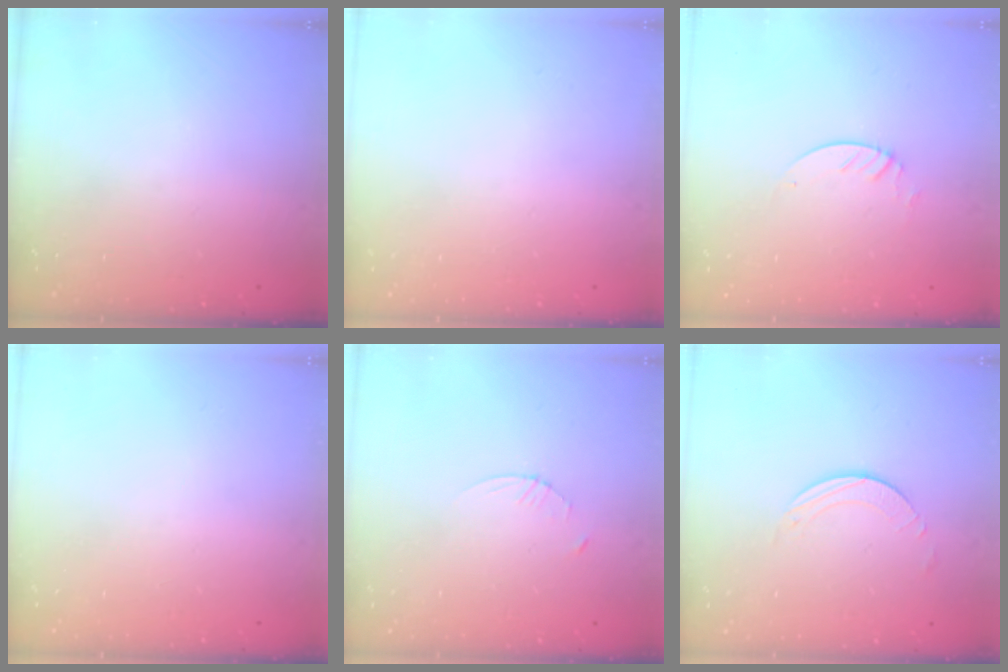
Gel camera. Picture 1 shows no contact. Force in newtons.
{"total": 0.0}
{"total": 2.3, "press": 2.3, "slide": 0.2}
{"total": 0.0}
{"total": 2.3, "press": 2.3, "slide": 0.3}
{"total": 1.9, "press": 1.9, "slide": 0.2}